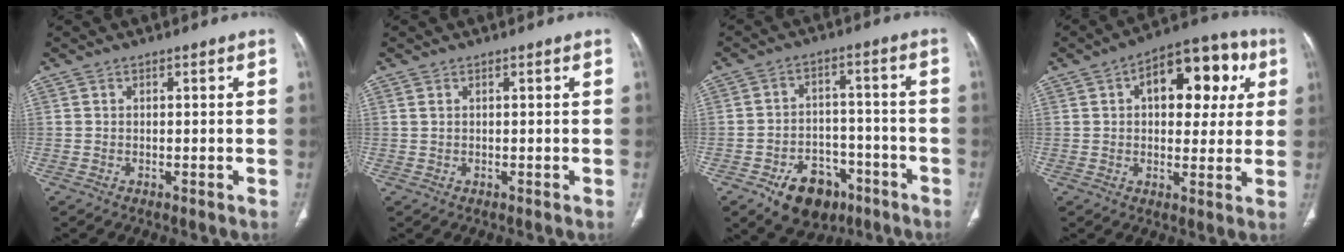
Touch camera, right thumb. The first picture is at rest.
{"total": 0.6, "force": [0.4, 0.2, 0.4], "torque": [-0.011, 0.007, 0.011]}
{"total": 11.7, "force": [-6.6, 7.9, 5.6], "torque": [-0.051, 0.044, -0.092]}
{"total": 16.3, "force": [5.0, 9.0, 12.6], "torque": [-0.120, 0.019, 0.063]}